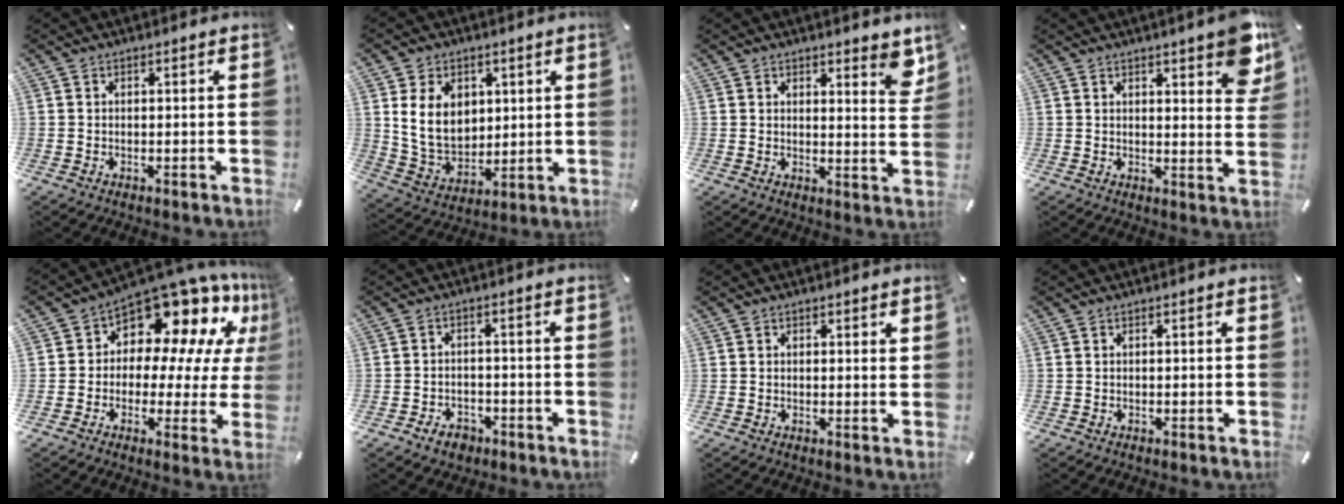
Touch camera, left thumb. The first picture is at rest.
{"total": 11.3, "force": [3.3, 9.0, 6.0], "torque": [-0.132, -0.009, 0.059]}
{"total": 5.8, "force": [4.0, 2.3, 3.4], "torque": [-0.021, -0.032, 0.063]}
{"total": 7.8, "force": [4.8, 2.5, 5.6], "torque": [-0.067, -0.030, 0.079]}
{"total": 13.8, "force": [9.3, 7.5, 6.9], "torque": [-0.112, -0.088, 0.162]}
{"total": 4.0, "force": [-2.5, 2.9, 1.3], "torque": [-0.025, 0.010, -0.048]}
{"total": 1.0, "force": [0.6, 0.6, 0.6], "torque": [-0.004, -0.003, 0.011]}
{"total": 0.0}